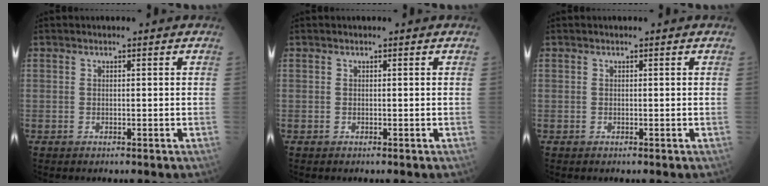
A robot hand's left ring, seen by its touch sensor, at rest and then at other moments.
{"total": 0.0}
{"total": 0.0}